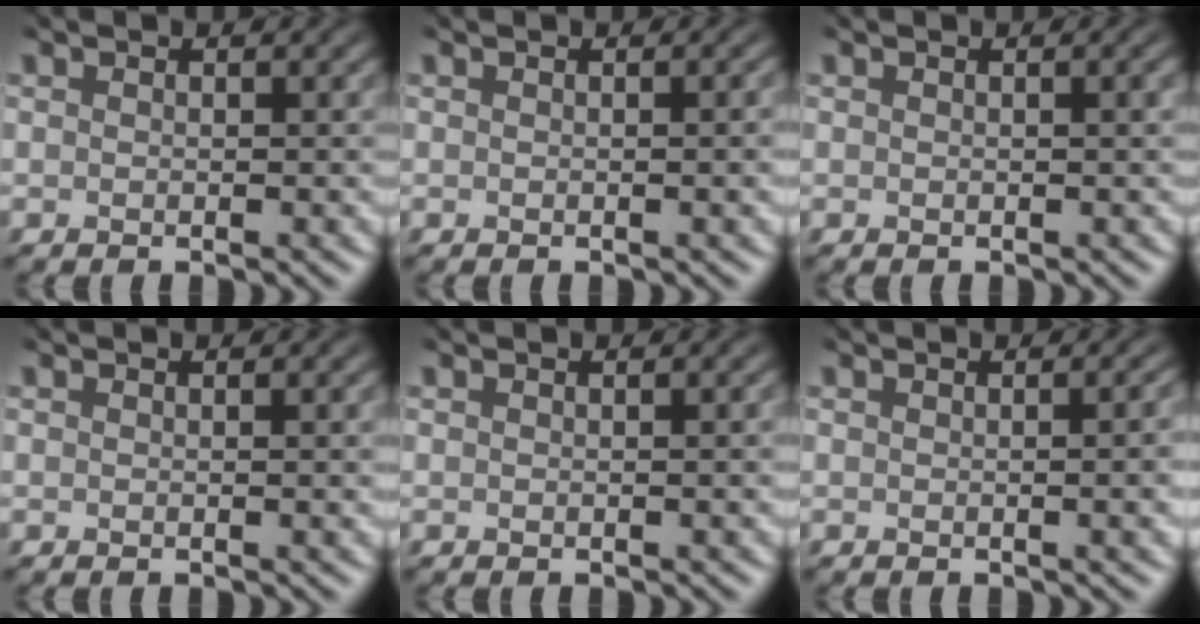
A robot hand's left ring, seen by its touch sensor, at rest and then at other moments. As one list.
[{"total": 3.0, "force": [0.5, 1.3, 2.7], "torque": [-0.019, 0.010, -0.005]}, {"total": 1.6, "force": [0.3, 0.6, 1.5], "torque": [-0.012, 0.003, 0.003]}, {"total": 1.8, "force": [0.4, 0.7, 1.6], "torque": [-0.013, 0.003, 0.005]}, {"total": 1.6, "force": [0.2, 0.6, 1.5], "torque": [-0.014, 0.004, 0.000]}, {"total": 6.6, "force": [1.1, 3.3, 5.6], "torque": [-0.017, 0.038, -0.007]}]